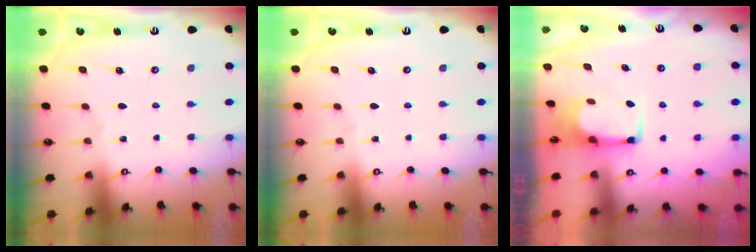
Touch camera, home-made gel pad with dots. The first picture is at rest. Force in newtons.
{"total": 0.0}
{"total": 6.1, "press": 6.1, "slide": 0.4}